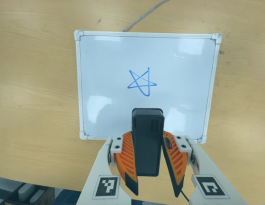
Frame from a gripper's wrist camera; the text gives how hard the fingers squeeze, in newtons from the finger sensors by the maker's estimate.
{"total": 9.4, "left": 7.8, "right": 11.1}